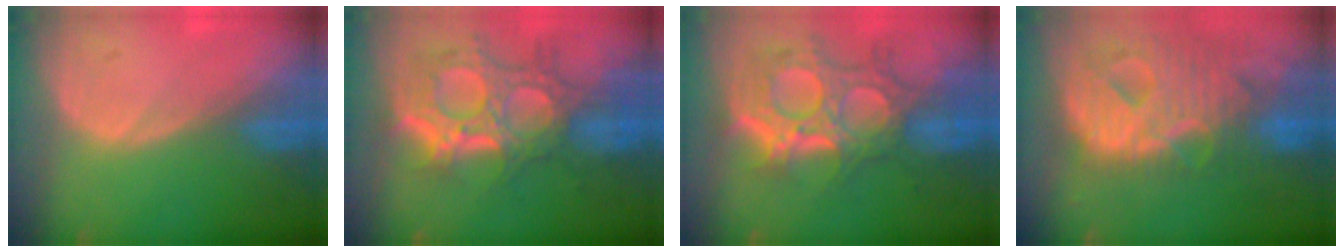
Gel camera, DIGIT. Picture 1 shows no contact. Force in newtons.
{"total": 12.0, "press": 10.8, "slide": 5.4}
{"total": 11.9, "press": 10.7, "slide": 5.2}
{"total": 12.9, "press": 11.0, "slide": 6.9}